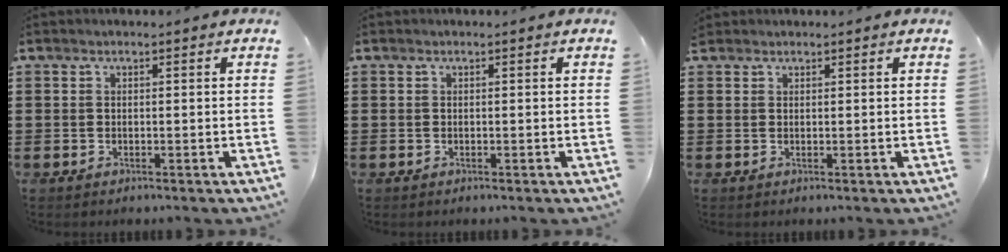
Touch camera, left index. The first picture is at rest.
{"total": 0.0}
{"total": 0.8, "force": [0.8, 0.3, 0.1], "torque": [-0.004, 0.002, 0.015]}